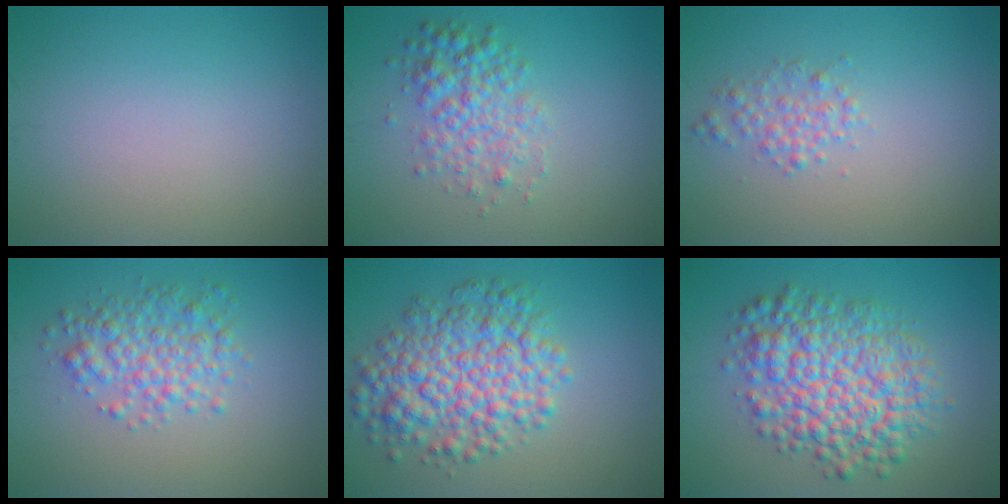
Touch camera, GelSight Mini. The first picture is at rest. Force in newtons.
{"total": 3.6, "press": 3.6, "slide": 0.0}
{"total": 1.8, "press": 1.8, "slide": 0.0}
{"total": 3.7, "press": 3.7, "slide": 0.0}
{"total": 7.4, "press": 7.4, "slide": 0.2}
{"total": 8.7, "press": 8.7, "slide": 0.2}